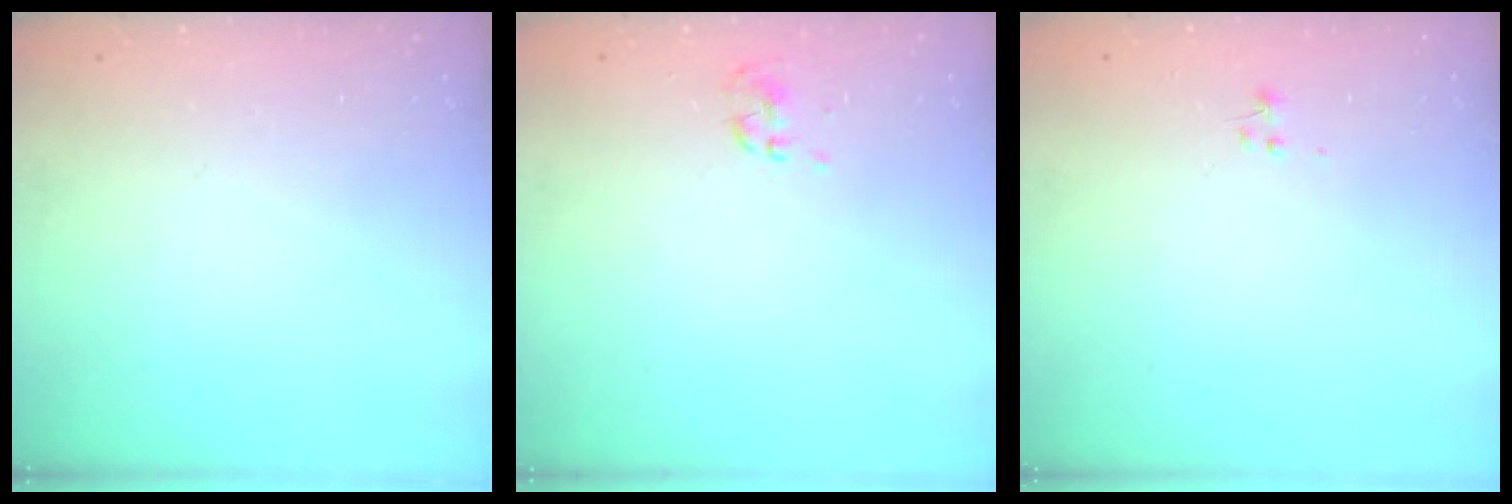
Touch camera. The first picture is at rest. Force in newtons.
{"total": 0.0}
{"total": 0.0}